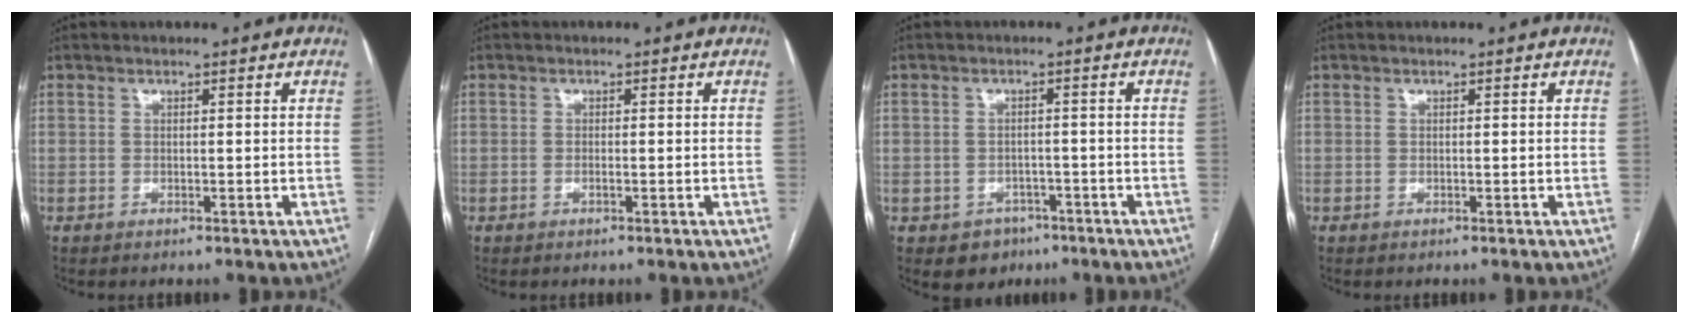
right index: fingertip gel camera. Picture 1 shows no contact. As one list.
[{"total": 0.7, "force": [-0.3, 0.0, 0.6], "torque": [-0.013, 0.000, -0.003]}, {"total": 4.1, "force": [-2.1, 3.4, 0.5], "torque": [-0.003, 0.011, -0.023]}, {"total": 0.0}]